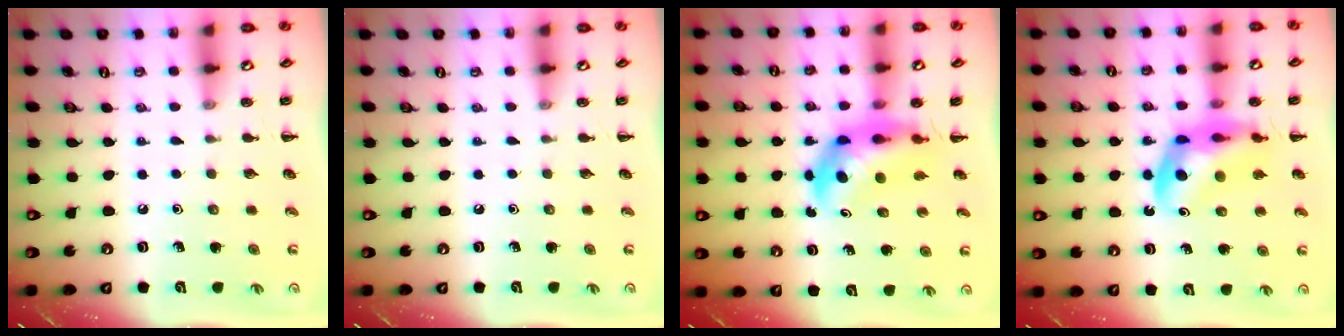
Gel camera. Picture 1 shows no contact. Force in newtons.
{"total": 0.0}
{"total": 6.5, "press": 6.3, "slide": 1.7}
{"total": 13.2, "press": 12.7, "slide": 3.6}